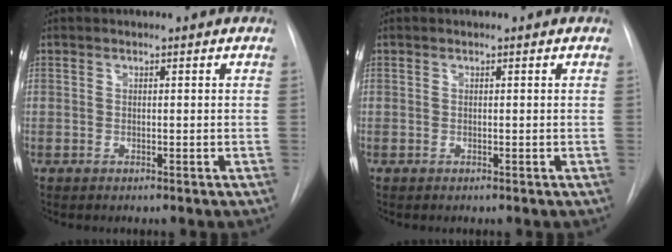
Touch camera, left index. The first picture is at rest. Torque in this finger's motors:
{"motor_torque": [-0.22, 0.17, 0.00, -0.01]}